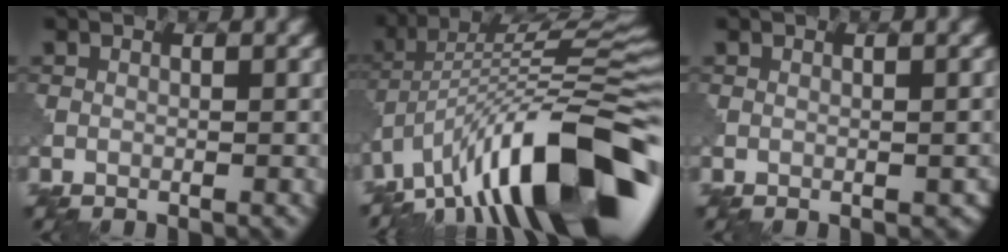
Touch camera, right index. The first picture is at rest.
{"total": 15.5, "force": [-8.3, 4.3, 12.4], "torque": [-0.201, 0.041, -0.152]}
{"total": 1.0, "force": [-0.2, 0.6, 0.8], "torque": [-0.013, 0.002, 0.001]}